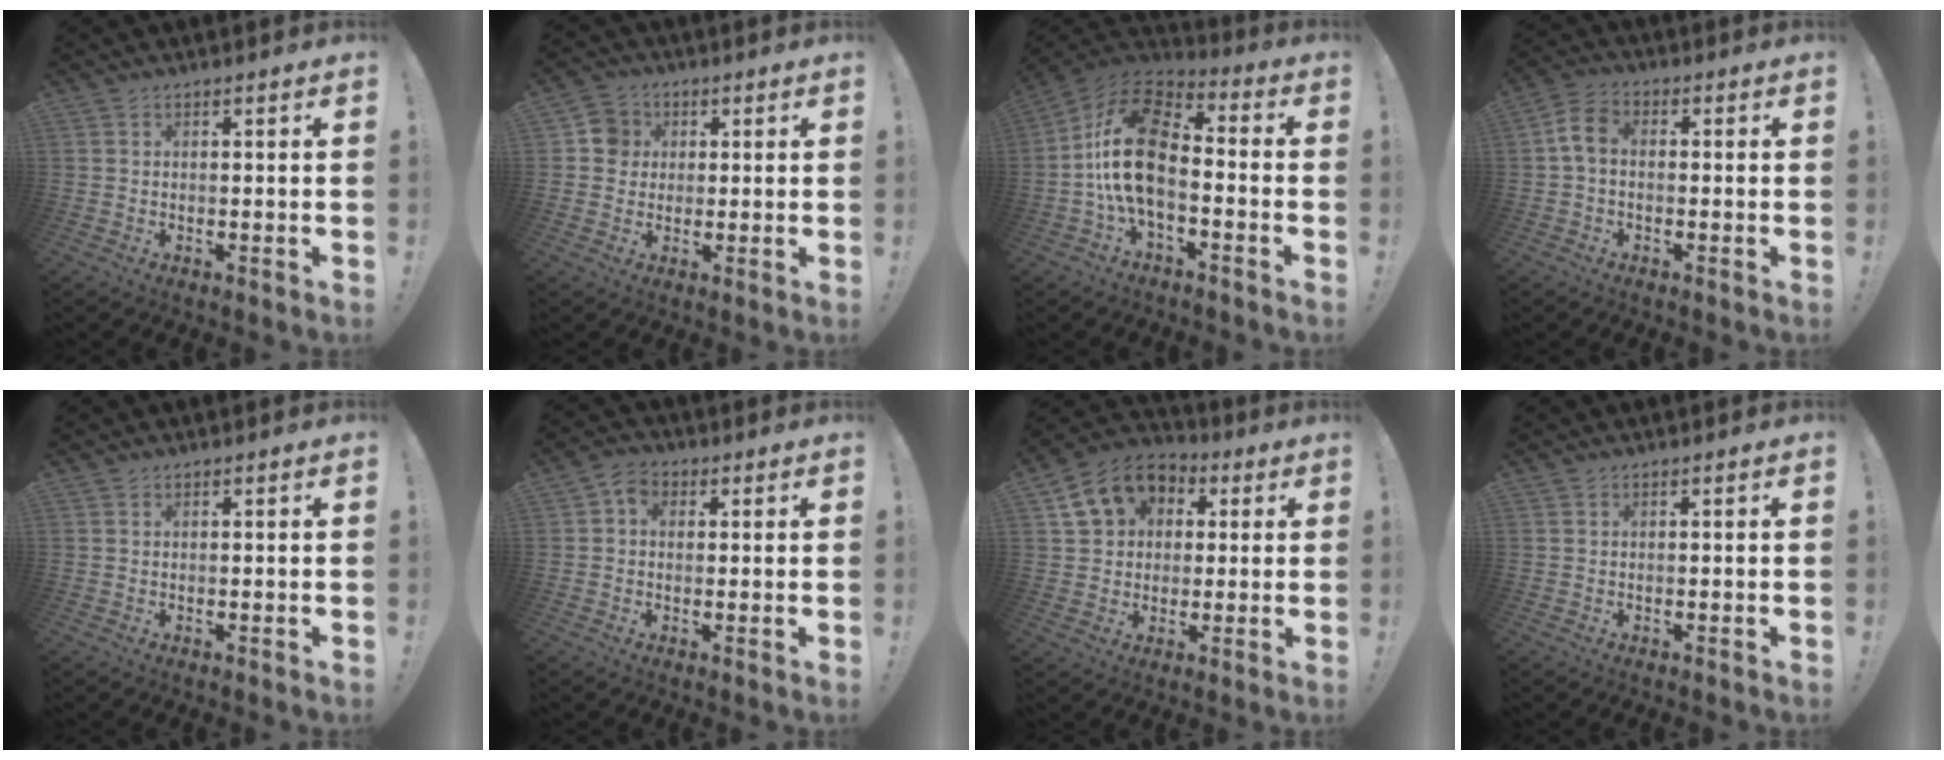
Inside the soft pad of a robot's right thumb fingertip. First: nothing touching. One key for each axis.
{"total": 6.8, "fx": 1.0, "fy": 6.5, "fz": 1.7, "tx": -0.018, "ty": 0.005, "tz": 0.021}
{"total": 18.1, "fx": -1.2, "fy": 10.6, "fz": 14.7, "tx": -0.278, "ty": 0.019, "tz": -0.017}
{"total": 6.0, "fx": 0.1, "fy": 4.1, "fz": 4.3, "tx": -0.087, "ty": 0.012, "tz": 0.006}
{"total": 0.0}
{"total": 4.5, "fx": 0.6, "fy": 3.7, "fz": 2.5, "tx": -0.042, "ty": 0.008, "tz": 0.013}
{"total": 13.3, "fx": 4.8, "fy": 10.8, "fz": 6.1, "tx": -0.086, "ty": -0.011, "tz": 0.096}
{"total": 0.0}